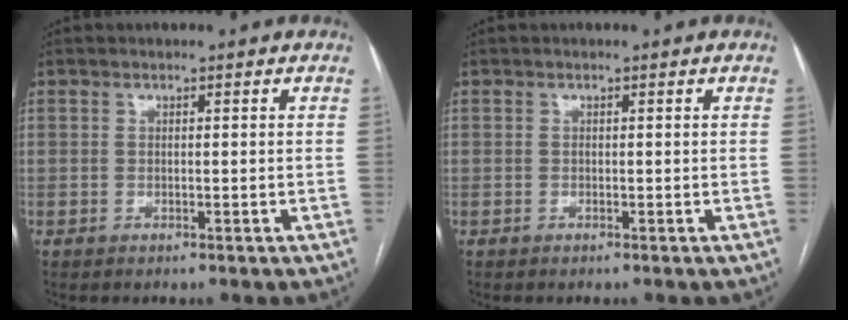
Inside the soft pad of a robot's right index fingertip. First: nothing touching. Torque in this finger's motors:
{"motor_torque": [0.29, -0.01, 0.02, 0.01]}